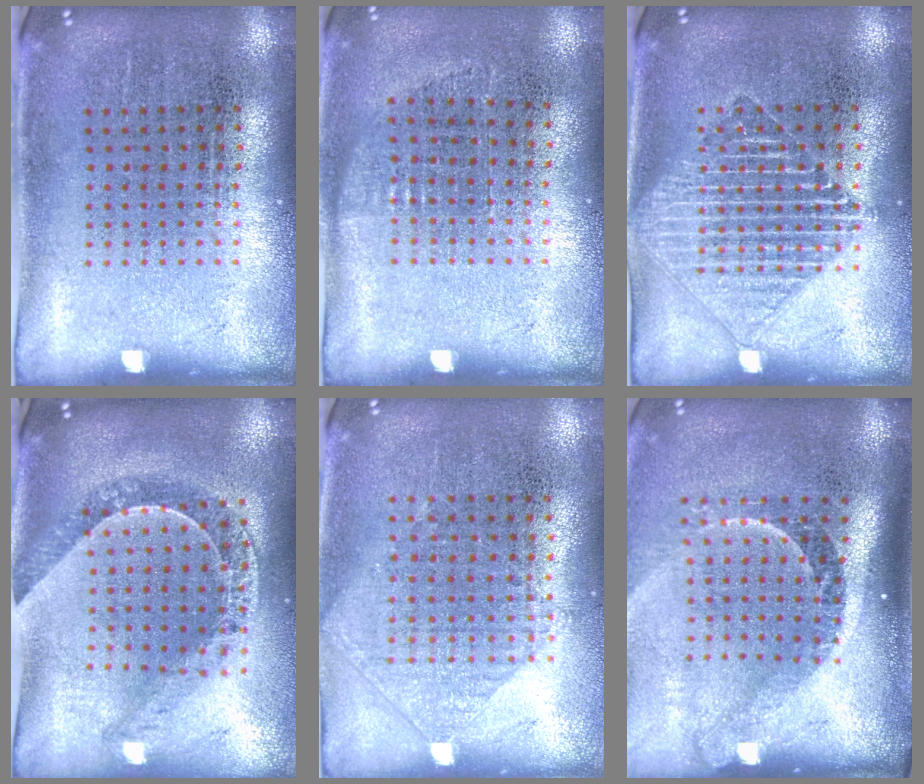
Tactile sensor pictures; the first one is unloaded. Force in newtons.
{"total": 0.6, "press": 0.5, "slide": 0.3}
{"total": 1.7, "press": 1.7, "slide": 0.2}
{"total": 1.2, "press": 1.1, "slide": 0.3}
{"total": 0.9, "press": 0.9, "slide": 0.3}
{"total": 2.3, "press": 1.6, "slide": 1.7}